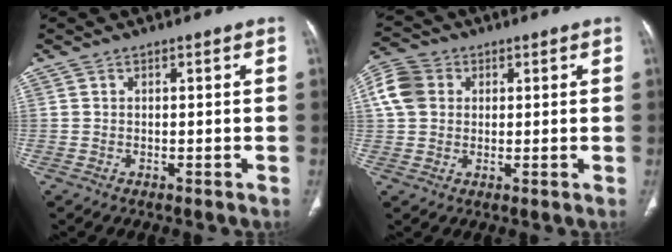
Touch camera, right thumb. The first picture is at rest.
{"total": 7.8, "force": [1.8, 6.4, 4.2], "torque": [-0.080, 0.013, 0.029]}